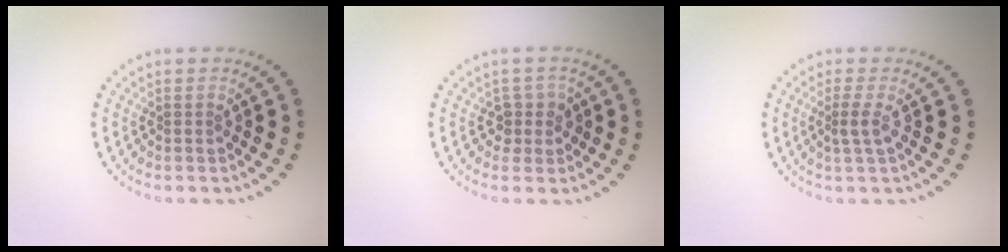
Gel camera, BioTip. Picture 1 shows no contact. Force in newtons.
{"total": 1.8, "press": 1.4, "slide": 1.0}
{"total": 1.5, "press": 1.2, "slide": 0.9}